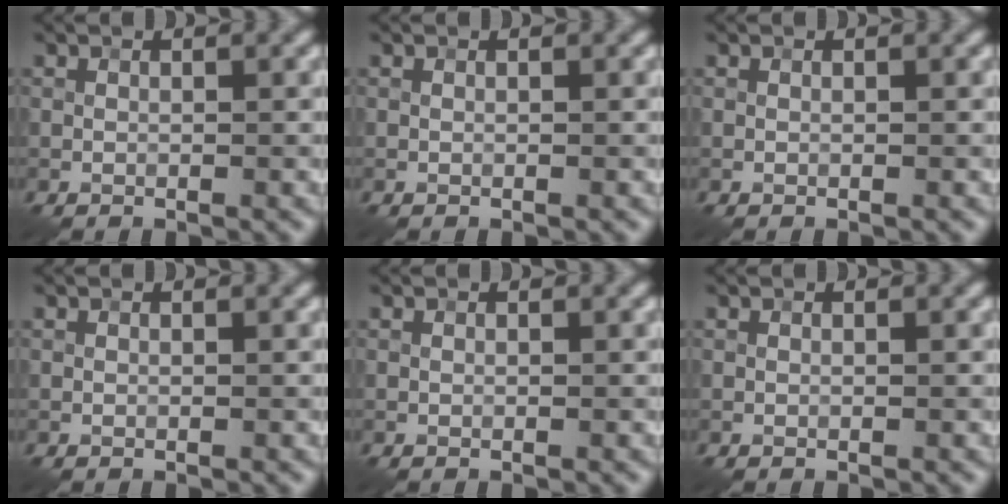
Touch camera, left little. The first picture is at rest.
{"total": 0.0}
{"total": 0.0}
{"total": 0.0}
{"total": 0.0}
{"total": 0.0}